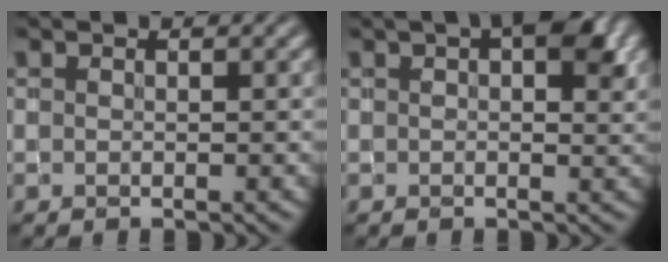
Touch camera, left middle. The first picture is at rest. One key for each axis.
{"total": 5.3, "fx": 2.3, "fy": 2.6, "fz": 4.0, "tx": -0.040, "ty": 0.013, "tz": 0.023}